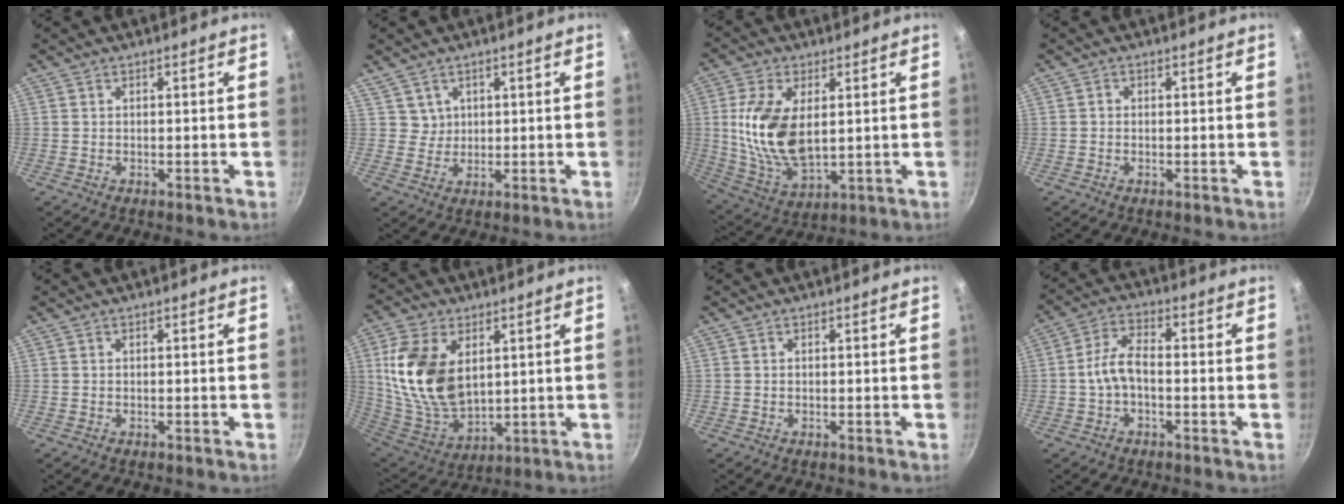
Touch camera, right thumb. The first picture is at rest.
{"total": 2.9, "force": [1.7, 2.4, 0.4], "torque": [0.012, 0.001, 0.033]}
{"total": 15.0, "force": [2.2, 8.2, 12.4], "torque": [-0.235, -0.017, 0.051]}
{"total": 0.5, "force": [-0.1, 0.5, 0.2], "torque": [0.000, 0.003, -0.004]}
{"total": 0.0}
{"total": 18.0, "force": [4.4, 11.2, 13.4], "torque": [-0.245, -0.030, 0.100]}
{"total": 0.0}
{"total": 9.0, "force": [-0.7, 4.9, 7.5], "torque": [-0.132, 0.034, -0.021]}